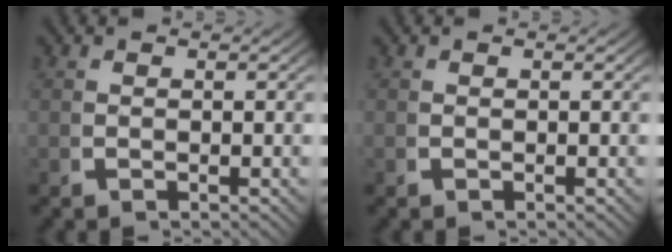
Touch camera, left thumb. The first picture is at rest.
{"total": 0.0}